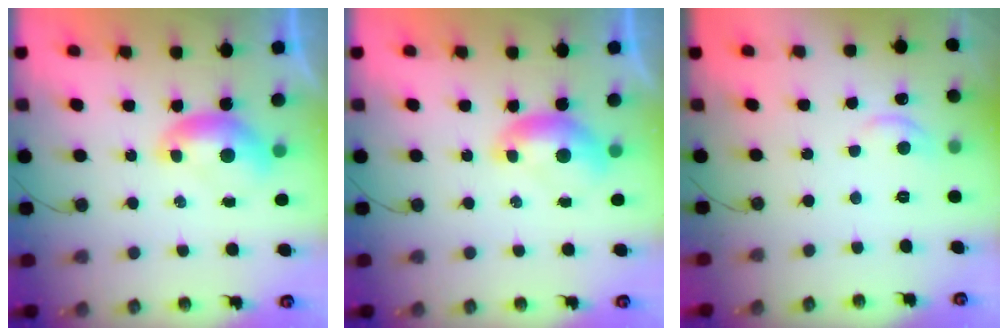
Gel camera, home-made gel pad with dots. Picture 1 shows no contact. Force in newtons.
{"total": 0.0}
{"total": 2.2, "press": 2.0, "slide": 0.9}